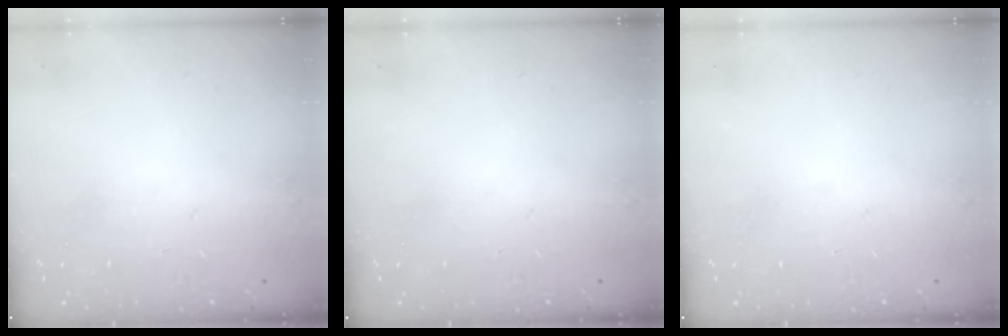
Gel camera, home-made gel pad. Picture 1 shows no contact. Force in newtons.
{"total": 0.0}
{"total": 0.0}